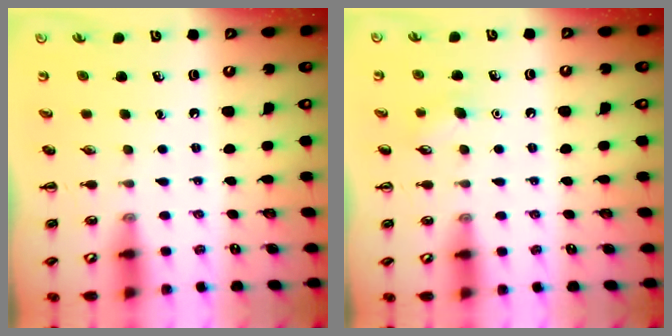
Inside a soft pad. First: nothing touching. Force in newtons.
{"total": 6.2, "press": 6.1, "slide": 1.4}